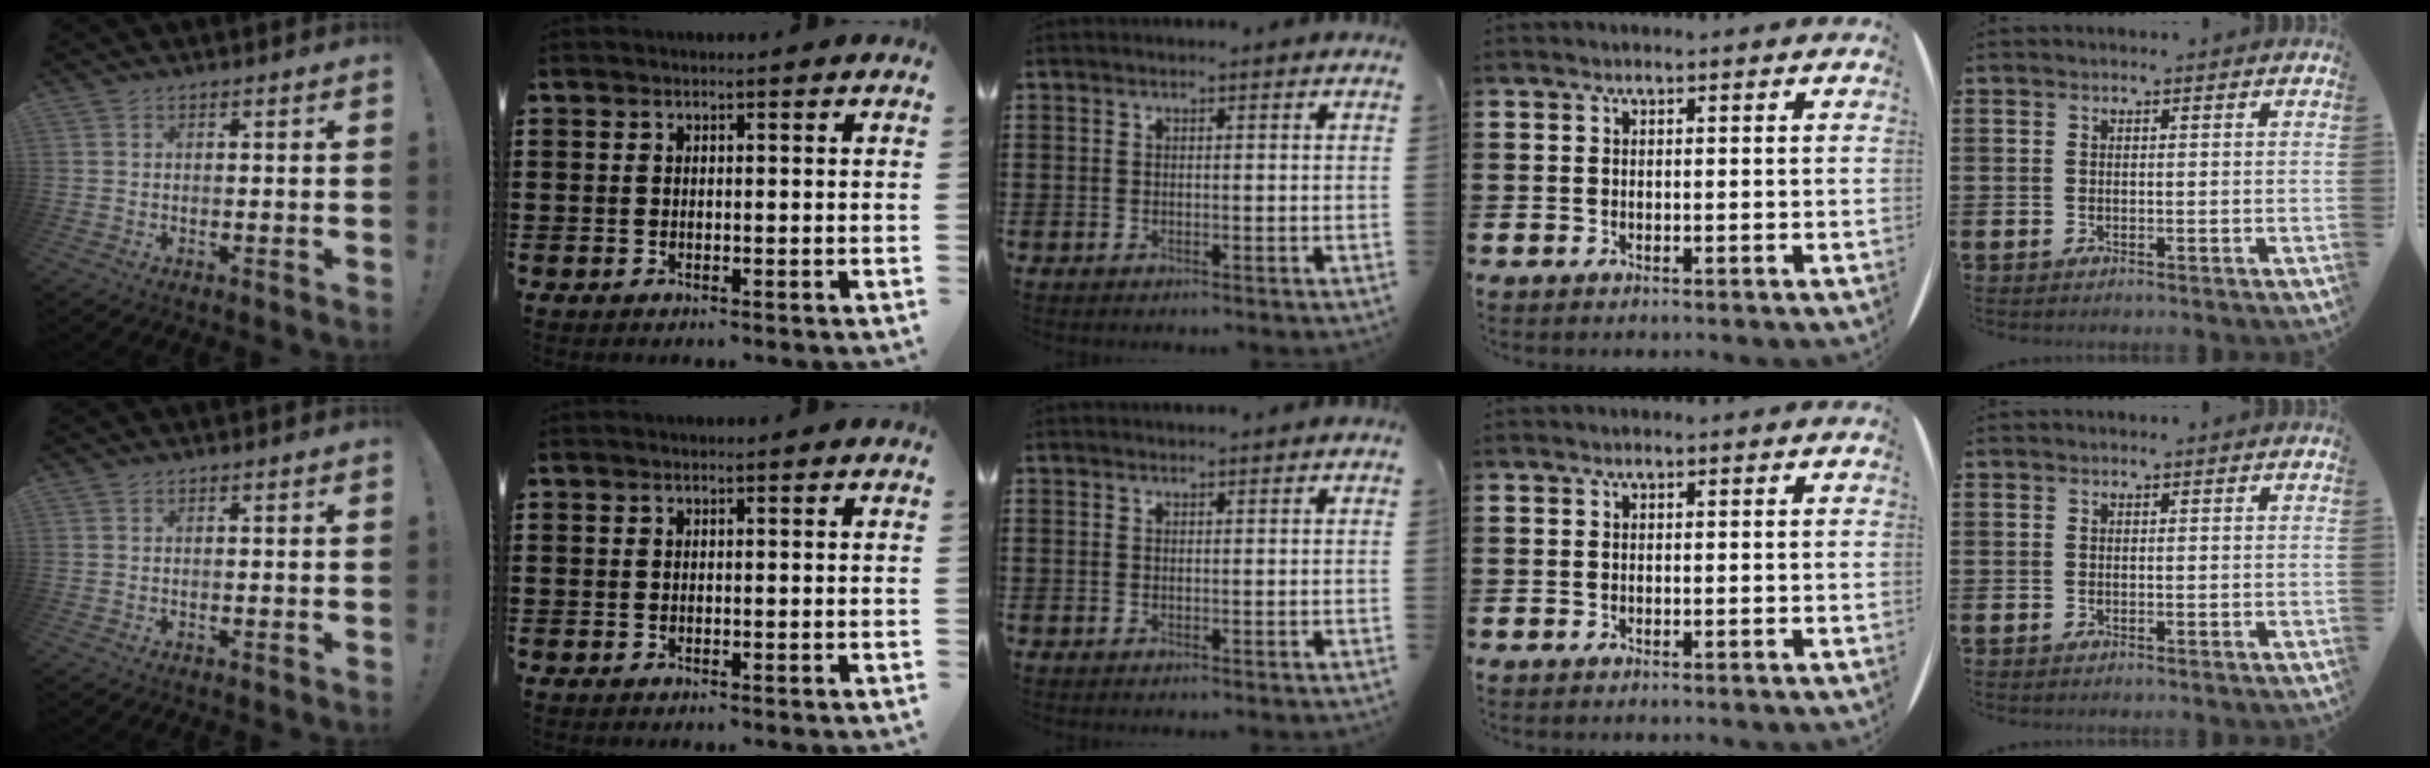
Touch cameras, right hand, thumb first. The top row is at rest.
{"middle": {"total": 0.6, "force": [0.6, -0.1, 0.1], "torque": [0.005, -0.005, 0.011]}}